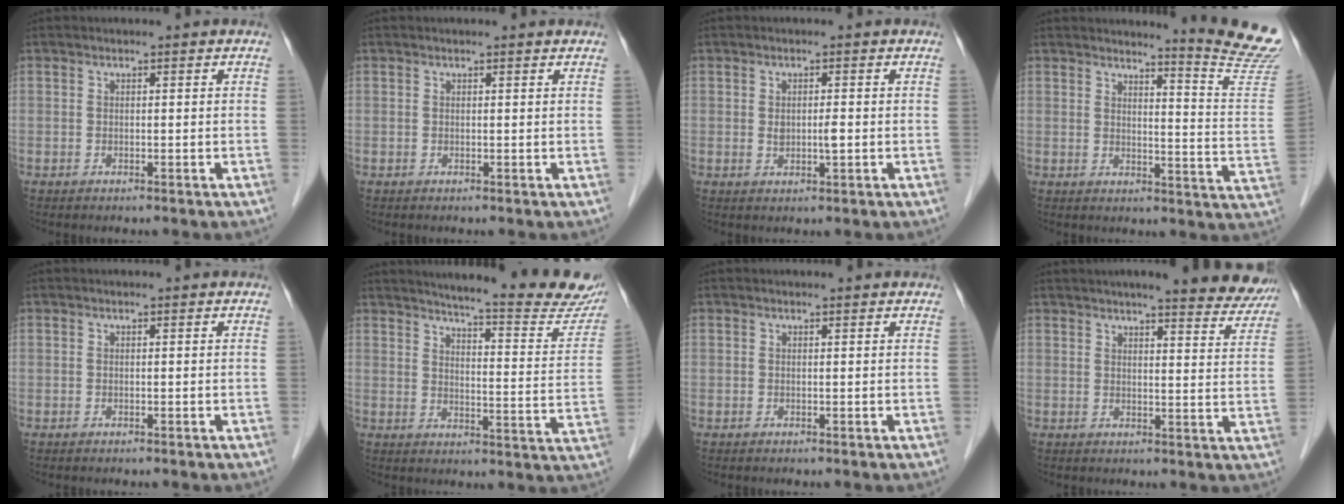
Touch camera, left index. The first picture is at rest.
{"total": 0.9, "force": [0.9, 0.0, 0.2], "torque": [-0.013, 0.000, 0.006]}
{"total": 2.1, "force": [-0.1, 0.6, 2.0], "torque": [-0.037, -0.003, 0.000]}
{"total": 12.9, "force": [12.5, -2.3, 2.2], "torque": [-0.029, -0.128, 0.126]}
{"total": 0.0}
{"total": 22.0, "force": [20.0, 1.6, 9.1], "torque": [-0.119, -0.080, 0.233]}
{"total": 1.0, "force": [1.0, 0.1, 0.2], "torque": [-0.011, 0.004, 0.008]}
{"total": 14.9, "force": [13.3, 1.9, 6.5], "torque": [-0.065, -0.013, 0.146]}